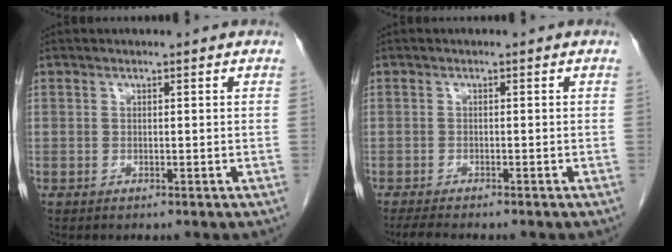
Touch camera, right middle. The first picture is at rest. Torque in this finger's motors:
{"motor_torque": [0.17, -0.09, 0.00, 0.01]}